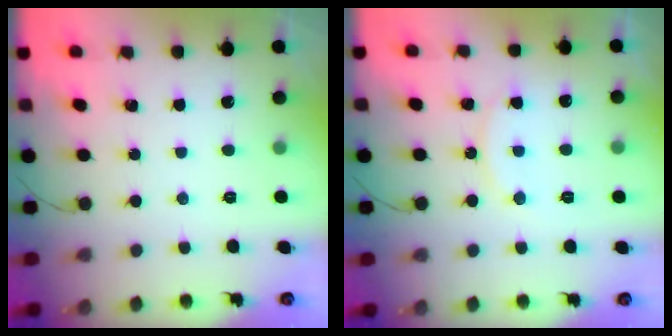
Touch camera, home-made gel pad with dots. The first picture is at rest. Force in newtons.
{"total": 9.0, "press": 9.0, "slide": 0.7}